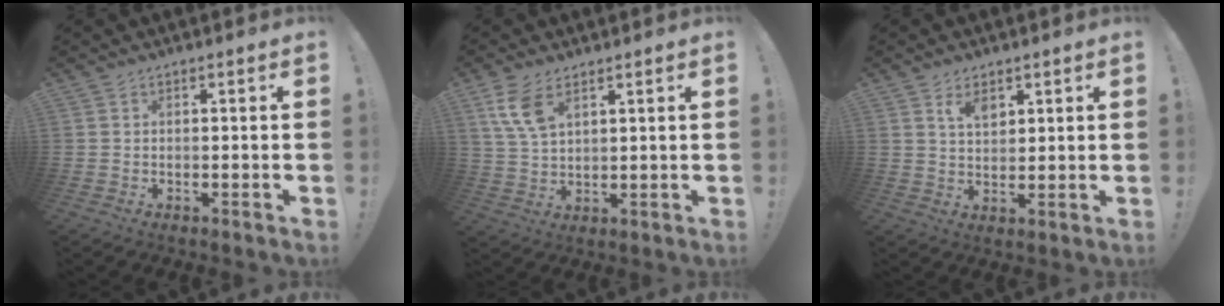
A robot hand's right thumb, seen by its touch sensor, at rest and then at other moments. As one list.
[{"total": 8.1, "force": [4.6, 4.1, 5.3], "torque": [-0.105, -0.016, 0.087]}, {"total": 3.6, "force": [1.9, 2.0, 2.3], "torque": [-0.034, -0.006, 0.031]}]